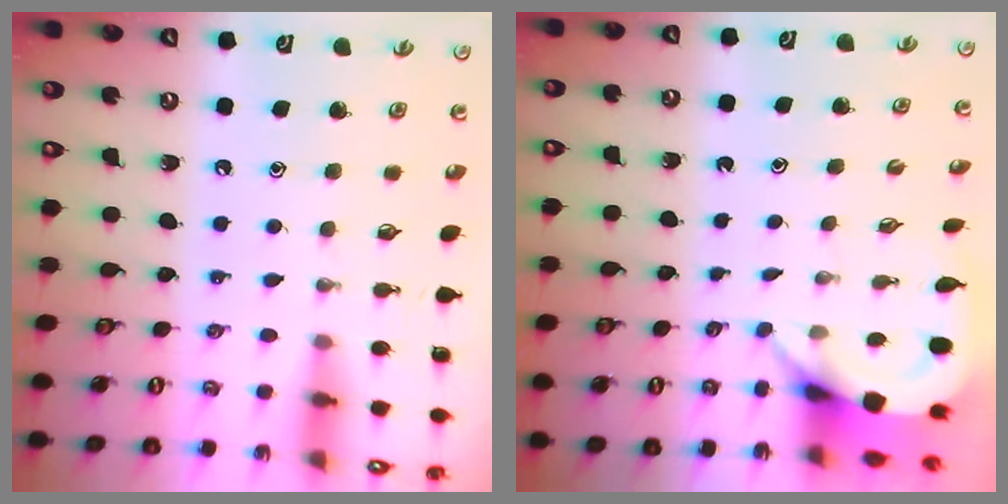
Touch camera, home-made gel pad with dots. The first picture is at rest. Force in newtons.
{"total": 3.9, "press": 3.9, "slide": 0.2}